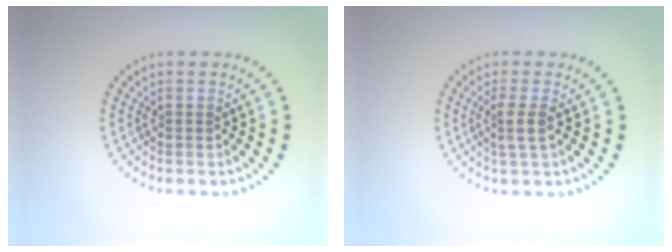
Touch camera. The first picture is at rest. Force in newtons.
{"total": 1.9, "press": 1.4, "slide": 1.2}